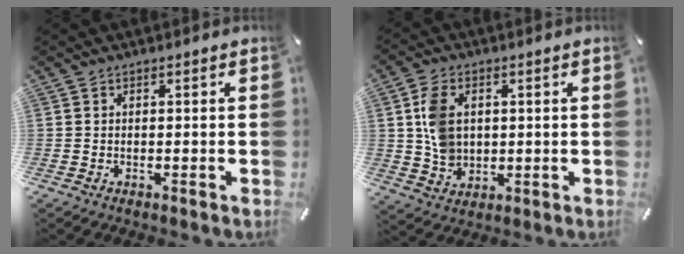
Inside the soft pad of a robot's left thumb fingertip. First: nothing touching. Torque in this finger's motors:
{"motor_torque": [1.30, 2.04, 0.79, -0.57, 0.43]}